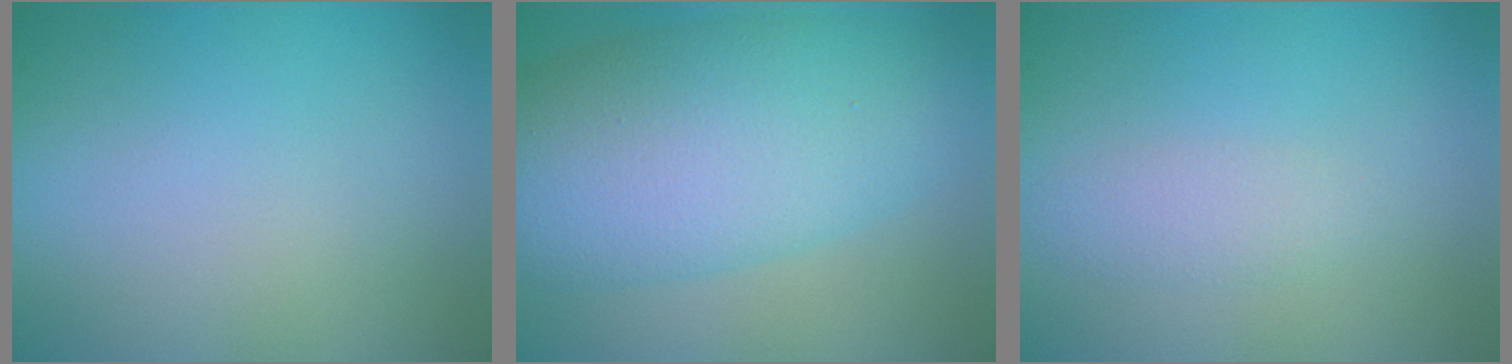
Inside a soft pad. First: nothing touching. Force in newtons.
{"total": 9.9, "press": 9.8, "slide": 0.1}
{"total": 1.7, "press": 1.7, "slide": 0.0}